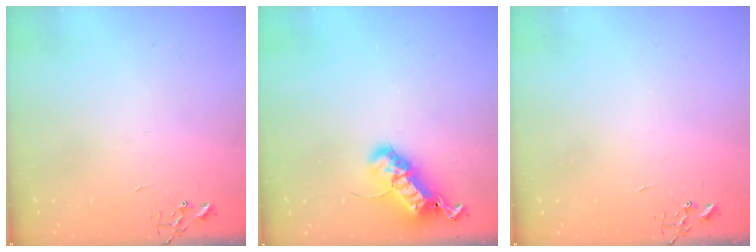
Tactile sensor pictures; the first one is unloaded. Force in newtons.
{"total": 21.0, "press": 21.0, "slide": 0.4}
{"total": 0.0}